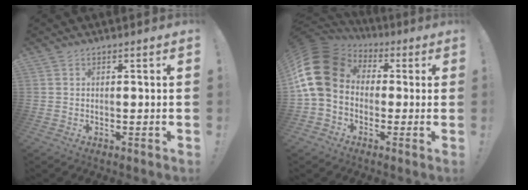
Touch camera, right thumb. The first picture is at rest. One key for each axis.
{"total": 16.5, "fx": 1.7, "fy": 12.2, "fz": 11.0, "tx": -0.213, "ty": 0.008, "tz": 0.034}